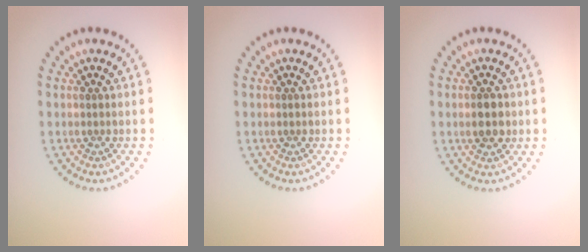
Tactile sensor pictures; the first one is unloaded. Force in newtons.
{"total": 0.0}
{"total": 2.6, "press": 2.6, "slide": 0.0}